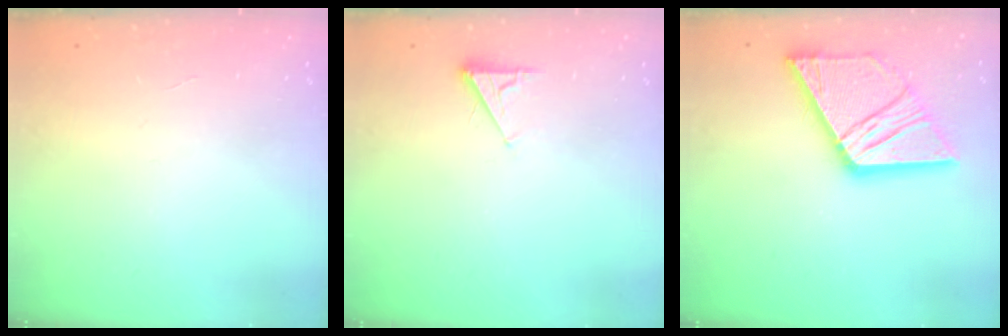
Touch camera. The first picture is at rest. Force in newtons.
{"total": 2.5, "press": 2.5, "slide": 0.4}
{"total": 20.6, "press": 20.5, "slide": 2.3}